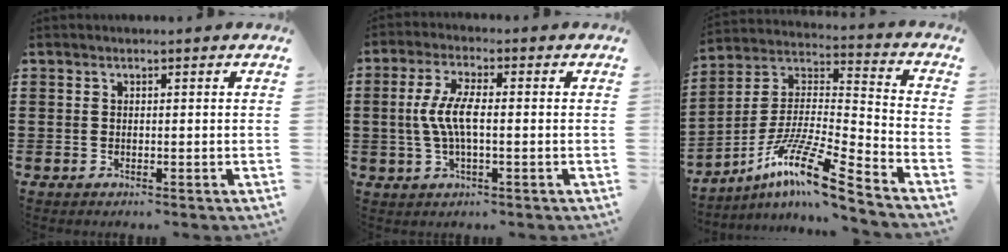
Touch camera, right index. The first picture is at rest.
{"total": 6.0, "force": [-0.4, 1.6, 5.7], "torque": [-0.129, -0.005, -0.017]}
{"total": 13.0, "force": [-9.6, 0.5, 8.8], "torque": [-0.171, 0.001, -0.189]}